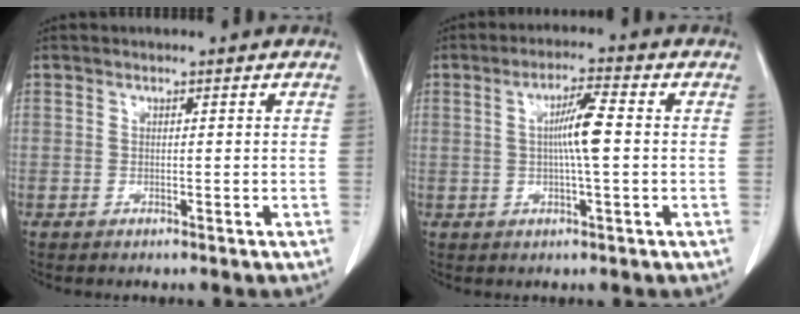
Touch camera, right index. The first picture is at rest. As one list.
[{"total": 5.7, "force": [0.3, 0.0, 5.7], "torque": [-0.098, 0.005, 0.006]}]